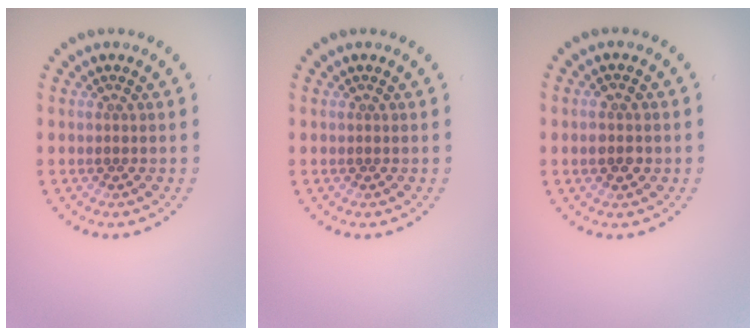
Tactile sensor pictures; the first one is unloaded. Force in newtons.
{"total": 0.0}
{"total": 1.8, "press": 1.8, "slide": 0.1}